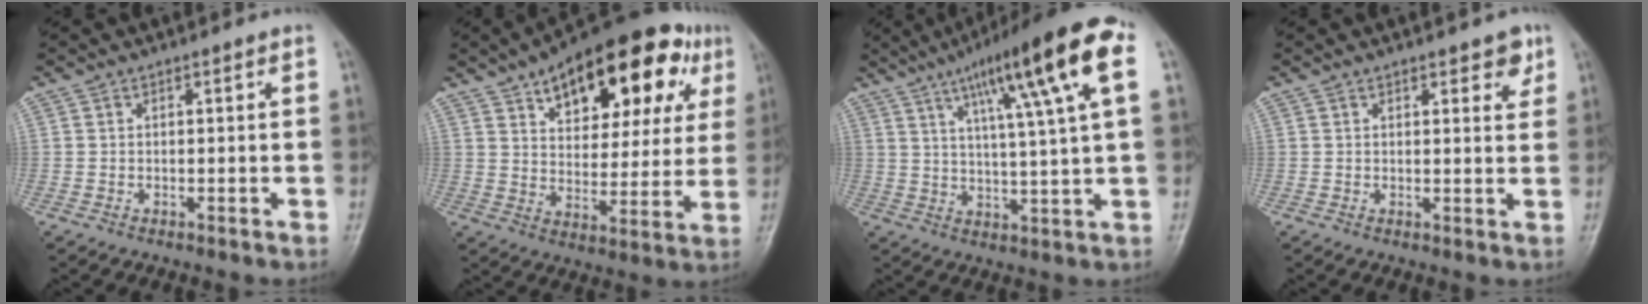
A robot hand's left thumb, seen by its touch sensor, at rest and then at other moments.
{"total": 24.5, "force": [11.9, 12.1, 17.6], "torque": [-0.209, -0.001, 0.173]}
{"total": 18.4, "force": [7.7, 2.0, 16.5], "torque": [-0.249, 0.004, 0.115]}
{"total": 3.7, "force": [2.3, 1.7, 2.4], "torque": [-0.008, -0.011, 0.026]}